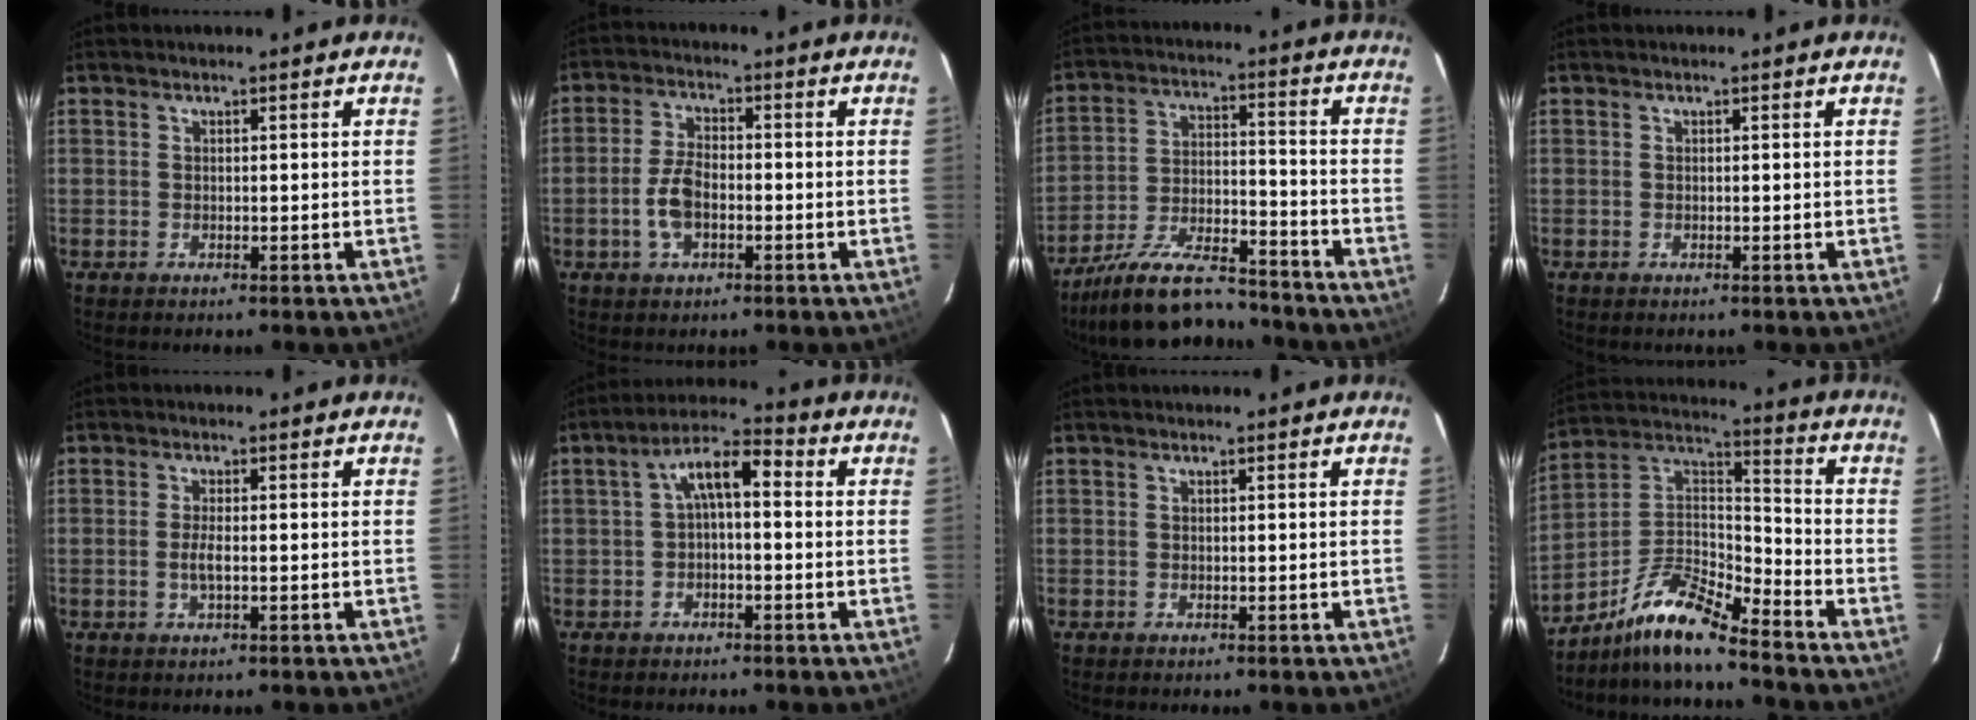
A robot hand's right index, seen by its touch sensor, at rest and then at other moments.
{"total": 6.0, "force": [-1.8, 3.2, 4.8], "torque": [-0.103, 0.005, -0.032]}
{"total": 17.7, "force": [-15.3, 4.1, 7.9], "torque": [-0.161, -0.015, -0.247]}
{"total": 0.0}
{"total": 2.1, "force": [-0.5, 0.4, 2.0], "torque": [-0.040, -0.005, -0.008]}
{"total": 6.4, "force": [0.1, 2.7, 5.8], "torque": [-0.110, 0.027, 0.001]}
{"total": 0.0}
{"total": 12.0, "force": [-9.9, 1.5, 6.5], "torque": [-0.148, 0.022, -0.199]}